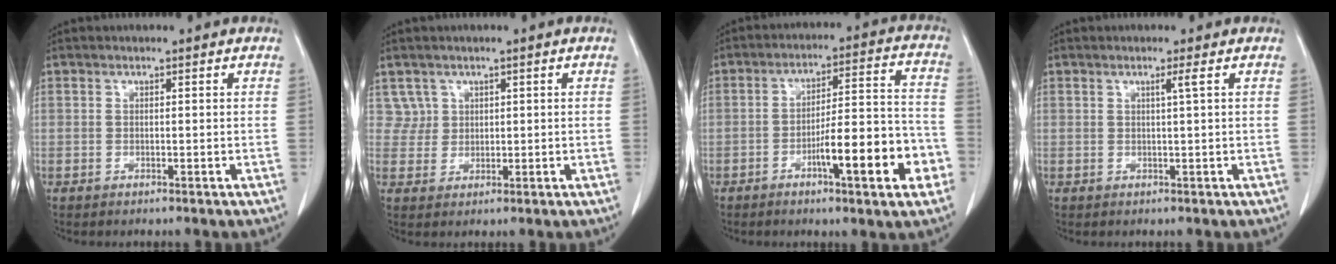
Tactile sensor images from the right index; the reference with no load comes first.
{"total": 2.7, "force": [1.4, 2.3, -0.4], "torque": [0.020, 0.006, 0.021]}
{"total": 13.3, "force": [-5.3, 1.9, 12.0], "torque": [-0.178, 0.015, -0.076]}
{"total": 1.2, "force": [0.4, -0.5, 1.0], "torque": [-0.022, -0.003, 0.011]}